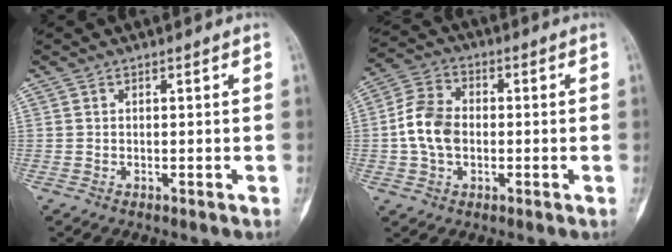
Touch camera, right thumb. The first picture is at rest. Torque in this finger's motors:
{"motor_torque": [1.23, 1.01, 0.68, -1.07, 0.02]}